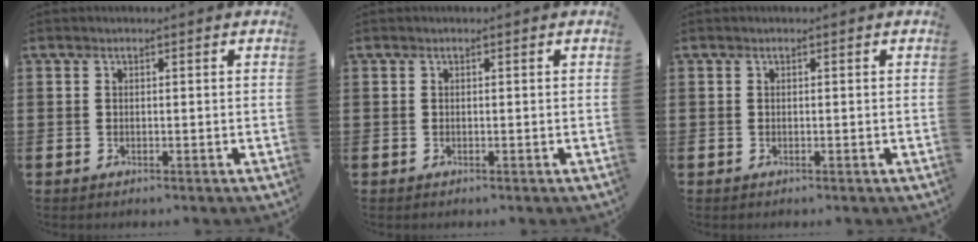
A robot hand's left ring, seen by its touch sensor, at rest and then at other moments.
{"total": 0.0}
{"total": 0.0}